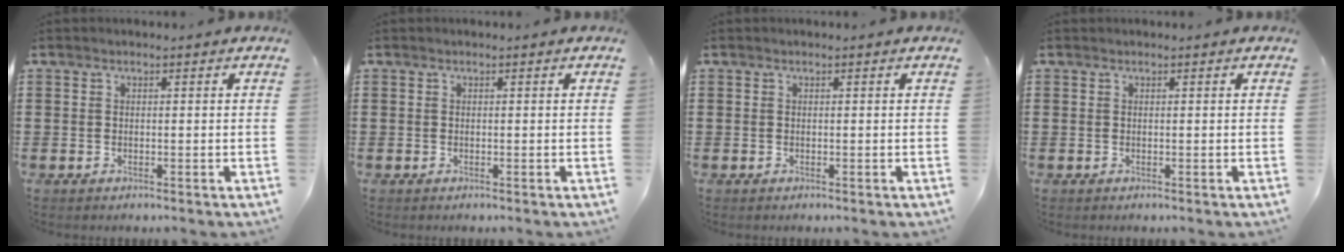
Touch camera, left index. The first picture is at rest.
{"total": 0.0}
{"total": 0.0}
{"total": 0.0}